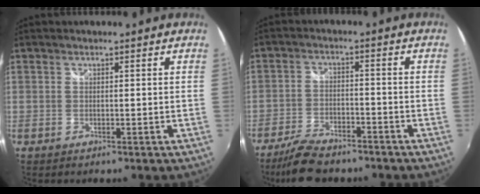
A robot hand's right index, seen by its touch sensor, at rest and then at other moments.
{"total": 9.6, "force": [-7.9, 3.3, 4.3], "torque": [-0.112, -0.015, -0.139]}